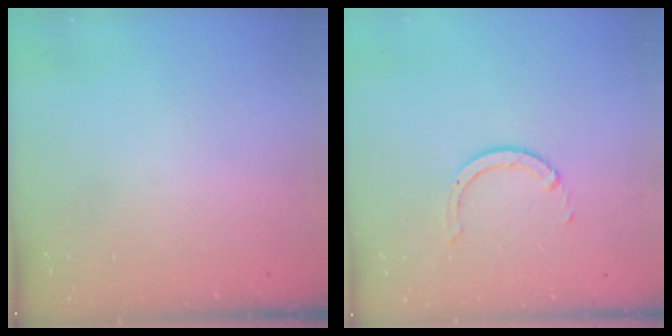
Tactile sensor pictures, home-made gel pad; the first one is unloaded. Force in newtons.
{"total": 2.5, "press": 2.5, "slide": 0.2}